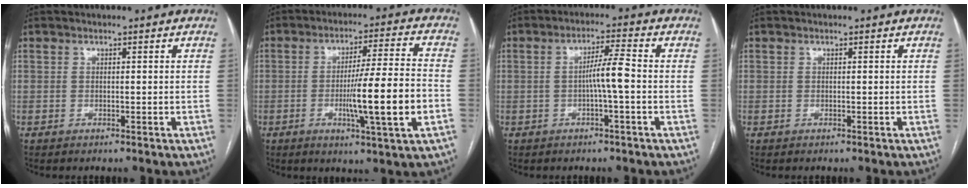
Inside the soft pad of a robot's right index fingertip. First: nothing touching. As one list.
[{"total": 12.7, "force": [-3.0, -0.4, 12.4], "torque": [-0.202, -0.009, -0.053]}, {"total": 4.9, "force": [-0.8, -0.2, 4.8], "torque": [-0.083, 0.007, -0.014]}, {"total": 0.0}]